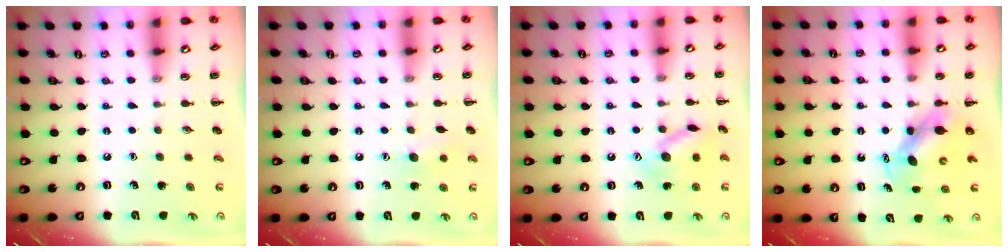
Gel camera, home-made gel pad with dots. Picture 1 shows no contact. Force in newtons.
{"total": 6.9, "press": 6.7, "slide": 1.7}
{"total": 11.3, "press": 11.3, "slide": 0.5}
{"total": 6.4, "press": 6.4, "slide": 0.8}